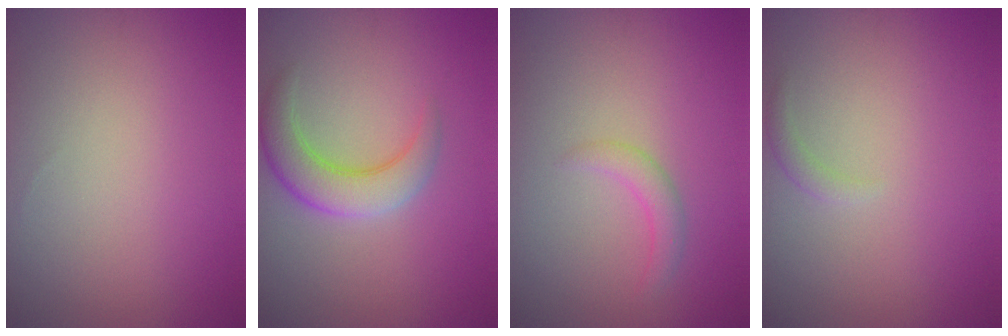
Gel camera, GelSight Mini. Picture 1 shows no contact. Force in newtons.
{"total": 4.4, "press": 4.4, "slide": 0.3}
{"total": 1.6, "press": 1.6, "slide": 0.0}
{"total": 0.8, "press": 0.8, "slide": 0.1}